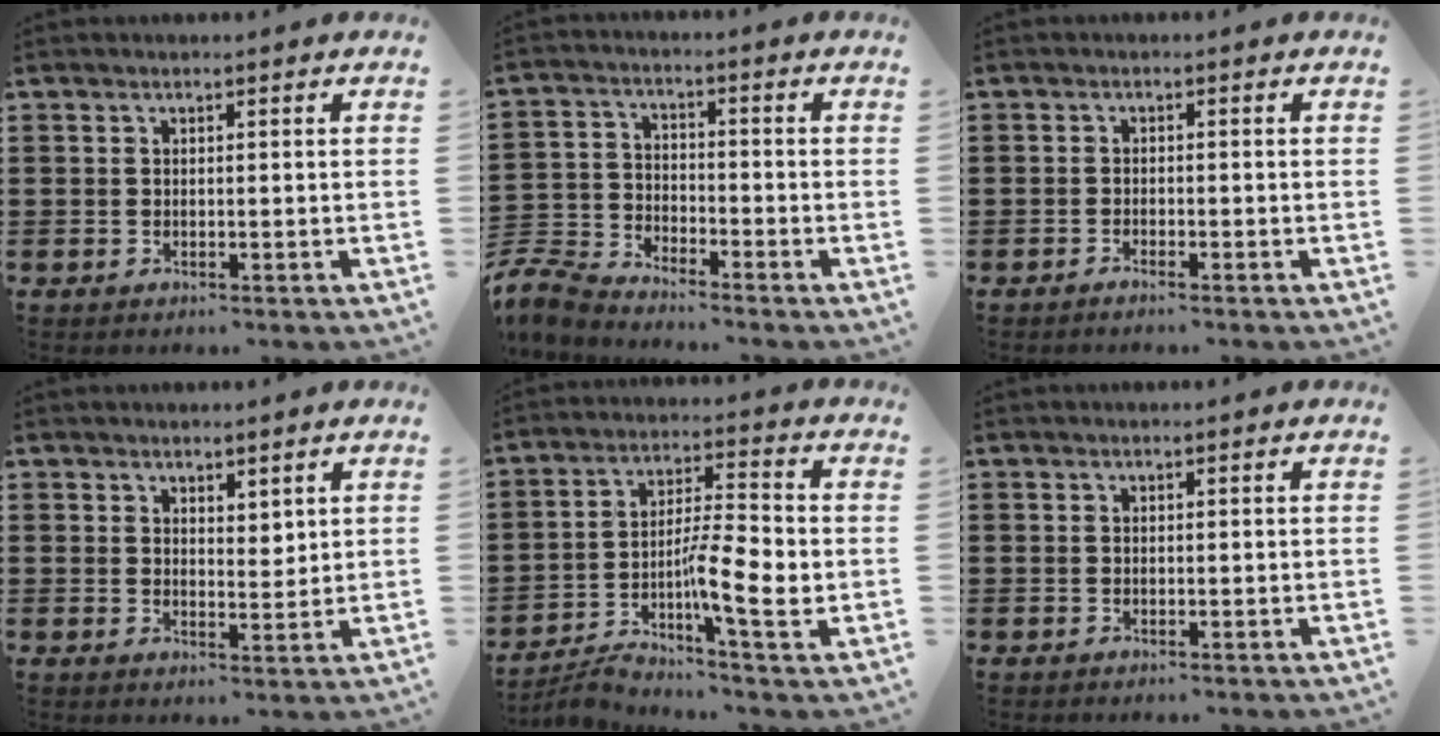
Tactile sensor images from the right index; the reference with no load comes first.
{"total": 5.5, "force": [-5.3, 0.9, 1.0], "torque": [-0.051, -0.004, -0.115]}
{"total": 1.1, "force": [-1.0, -0.1, 0.3], "torque": [-0.007, -0.001, -0.021]}
{"total": 2.5, "force": [2.2, 1.2, 0.4], "torque": [-0.004, 0.002, 0.041]}
{"total": 9.4, "force": [-2.8, 1.9, 8.7], "torque": [-0.161, -0.004, -0.053]}
{"total": 0.0}